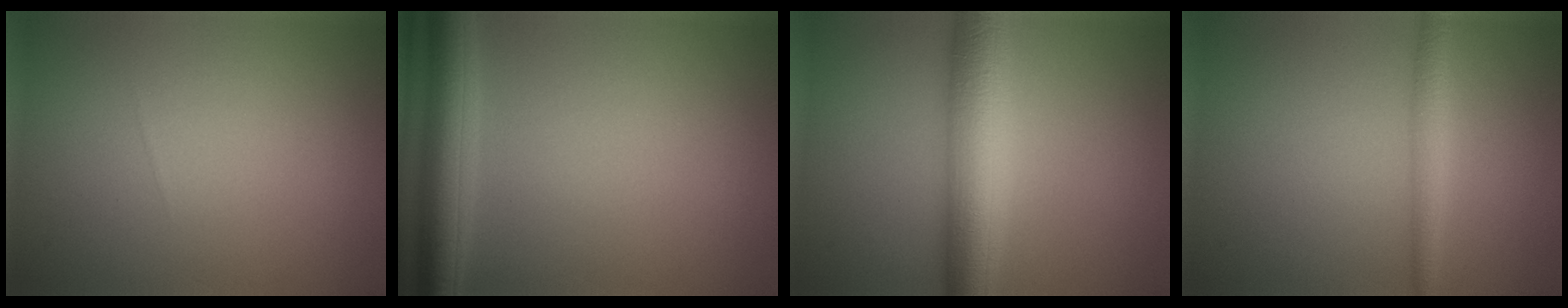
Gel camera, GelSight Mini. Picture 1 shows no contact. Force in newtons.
{"total": 4.8, "press": 4.8, "slide": 0.3}
{"total": 7.4, "press": 7.4, "slide": 0.2}
{"total": 2.4, "press": 2.4, "slide": 0.0}